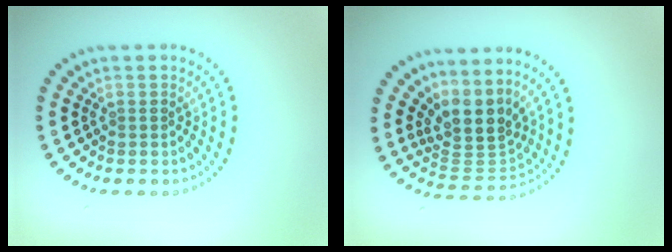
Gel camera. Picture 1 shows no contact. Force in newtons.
{"total": 4.2, "press": 3.1, "slide": 2.8}